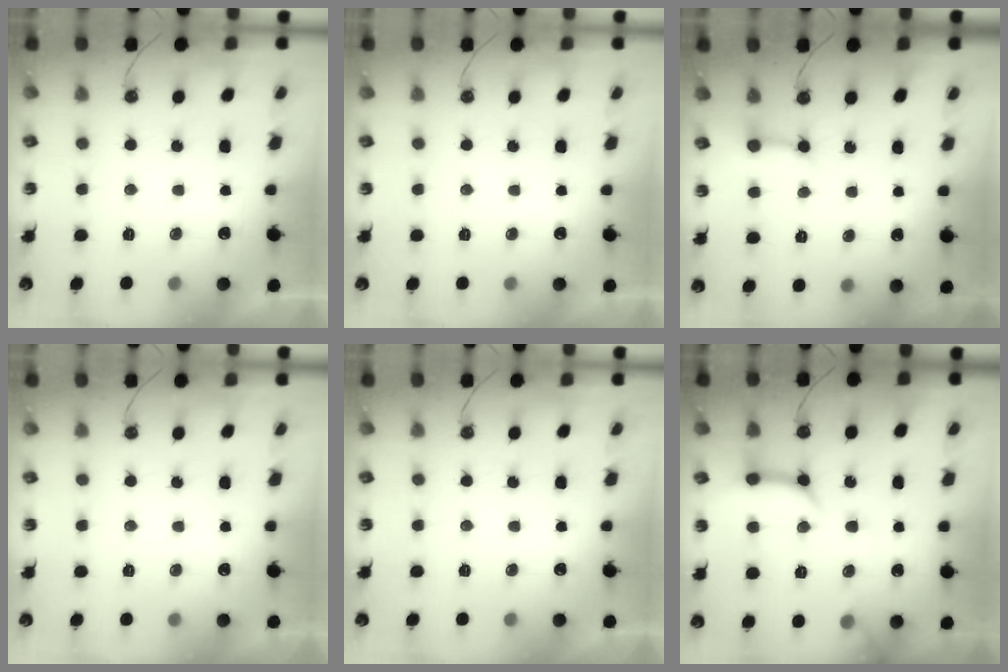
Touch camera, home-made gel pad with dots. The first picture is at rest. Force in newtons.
{"total": 0.0}
{"total": 2.8, "press": 2.8, "slide": 0.2}
{"total": 0.0}
{"total": 0.0}
{"total": 11.8, "press": 11.7, "slide": 1.3}